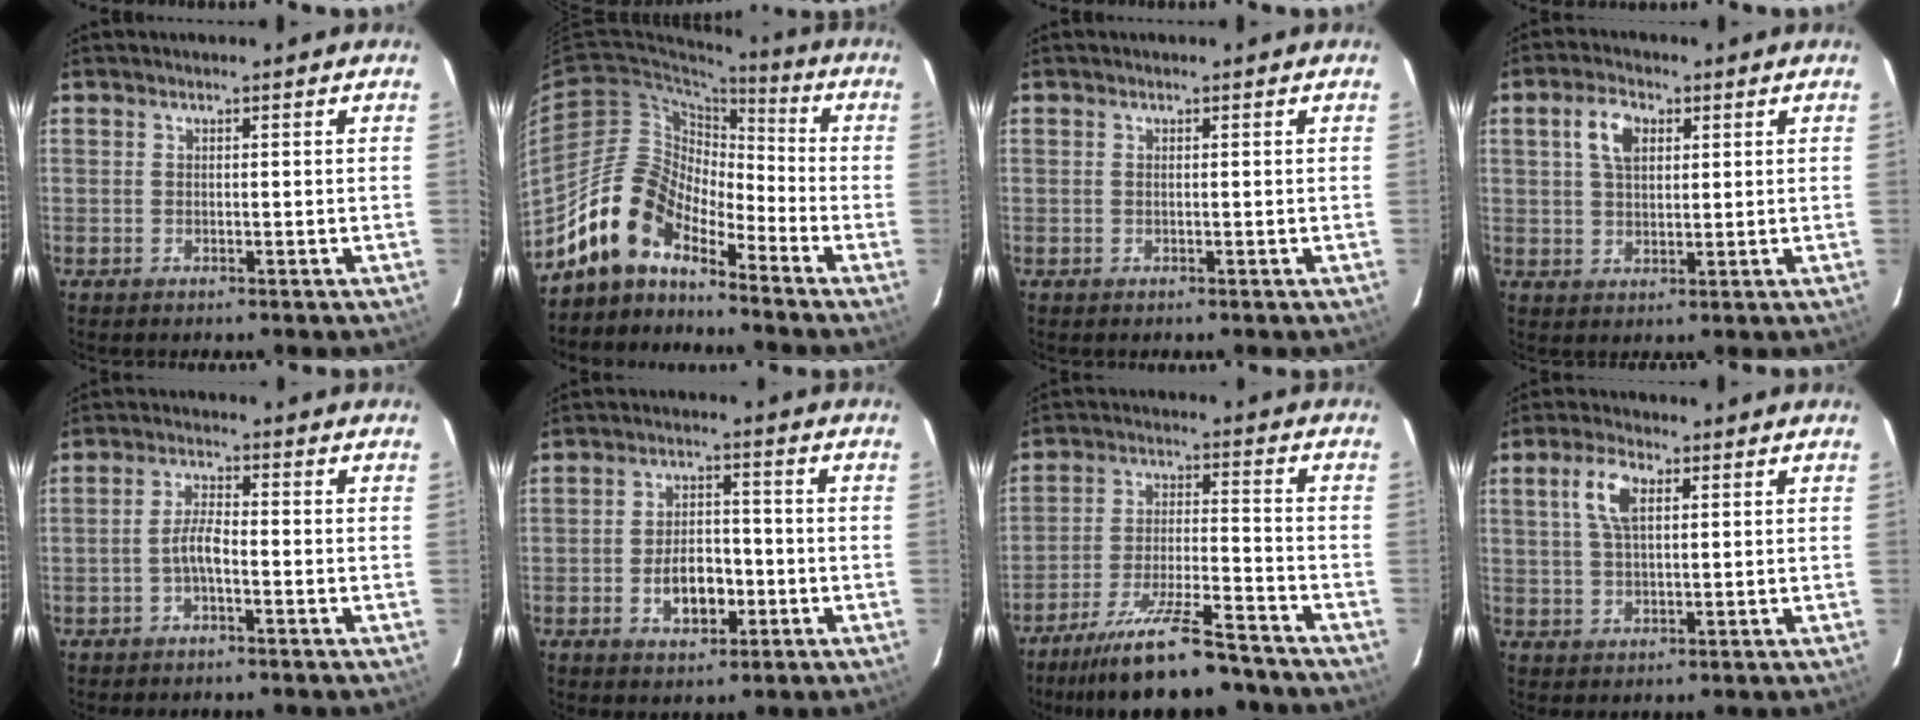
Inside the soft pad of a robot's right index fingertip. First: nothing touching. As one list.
[{"total": 12.1, "force": [-10.1, 5.1, 4.5], "torque": [-0.082, 0.024, -0.199]}, {"total": 0.0}, {"total": 5.7, "force": [2.1, 3.3, 4.2], "torque": [-0.079, 0.015, 0.040]}, {"total": 3.3, "force": [-1.6, 0.7, 2.8], "torque": [-0.061, 0.009, -0.033]}, {"total": 7.5, "force": [-2.5, 4.4, 5.5], "torque": [-0.106, 0.012, -0.033]}, {"total": 16.7, "force": [-14.2, 2.8, 8.3], "torque": [-0.170, -0.020, -0.224]}, {"total": 6.1, "force": [2.2, 2.7, 5.0], "torque": [-0.099, 0.012, 0.043]}]